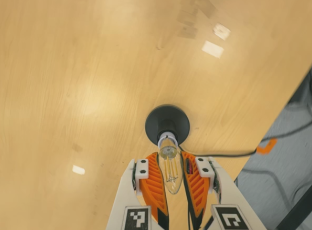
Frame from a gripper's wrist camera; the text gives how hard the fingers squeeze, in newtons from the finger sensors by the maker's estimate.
{"total": 18.5, "left": 19.2, "right": 17.7}